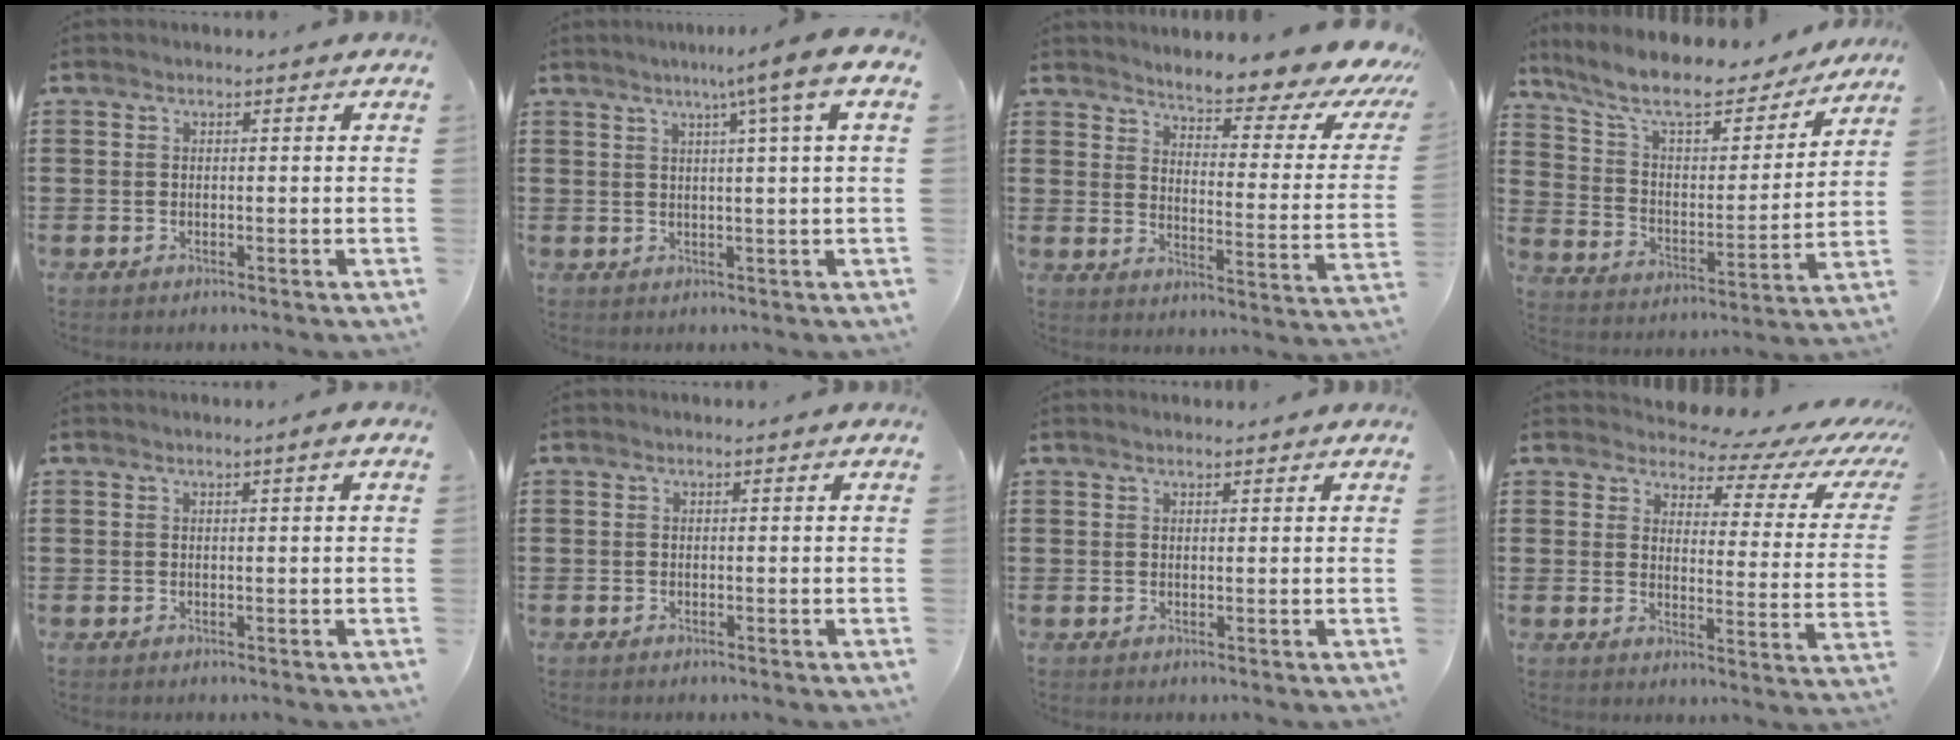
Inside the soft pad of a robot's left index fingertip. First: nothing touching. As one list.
[{"total": 6.0, "force": [2.7, -1.2, 5.2], "torque": [-0.097, -0.007, 0.038]}, {"total": 5.6, "force": [5.0, -0.1, 2.6], "torque": [-0.051, -0.048, 0.074]}, {"total": 10.2, "force": [8.8, 2.0, 4.8], "torque": [-0.130, -0.050, 0.151]}, {"total": 1.1, "force": [0.4, -0.2, 0.9], "torque": [-0.017, -0.002, 0.008]}, {"total": 0.0}, {"total": 1.0, "force": [0.9, 0.1, 0.3], "torque": [-0.007, 0.000, 0.018]}, {"total": 4.2, "force": [3.6, 1.6, 1.4], "torque": [-0.038, -0.031, 0.054]}]